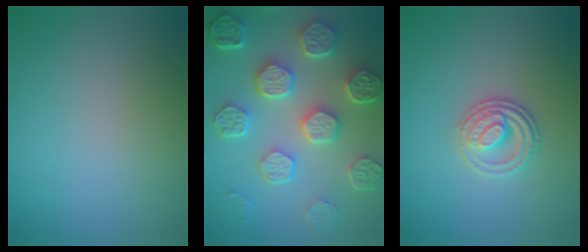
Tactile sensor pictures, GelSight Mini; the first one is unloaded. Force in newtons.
{"total": 8.2, "press": 6.5, "slide": 5.0}
{"total": 2.8, "press": 2.6, "slide": 1.0}